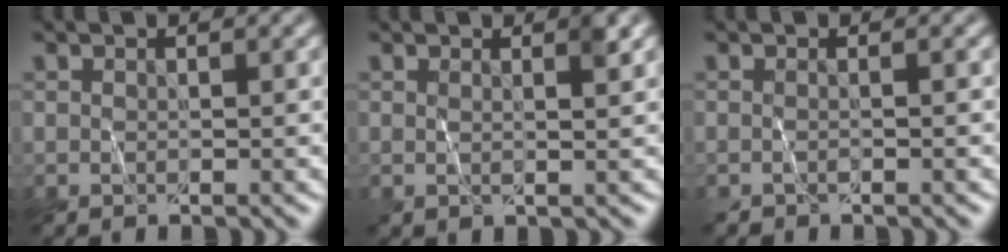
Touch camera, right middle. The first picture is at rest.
{"total": 1.2, "force": [0.6, 0.3, 1.0], "torque": [-0.012, 0.000, 0.008]}
{"total": 0.7, "force": [-0.3, 0.2, 0.6], "torque": [-0.008, -0.002, -0.010]}